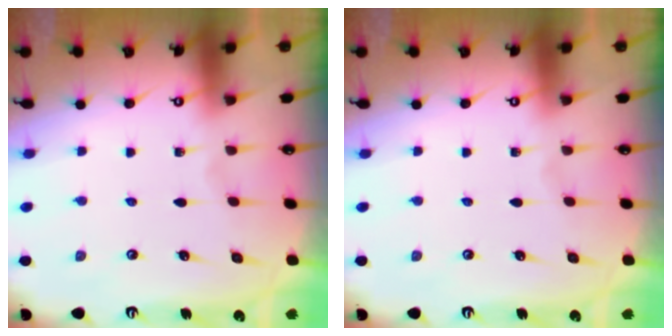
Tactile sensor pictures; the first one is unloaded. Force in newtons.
{"total": 0.0}